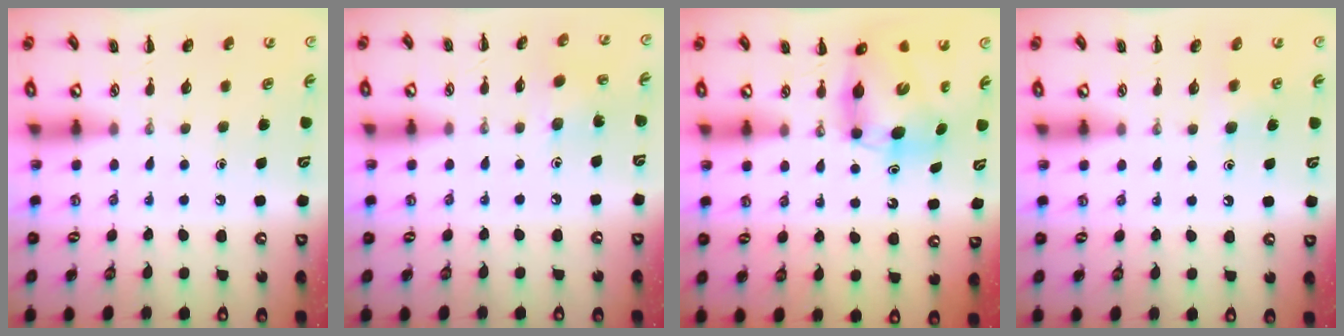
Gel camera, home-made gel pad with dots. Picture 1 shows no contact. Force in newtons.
{"total": 5.4, "press": 5.2, "slide": 1.4}
{"total": 7.1, "press": 6.8, "slide": 2.0}
{"total": 5.0, "press": 4.9, "slide": 1.3}